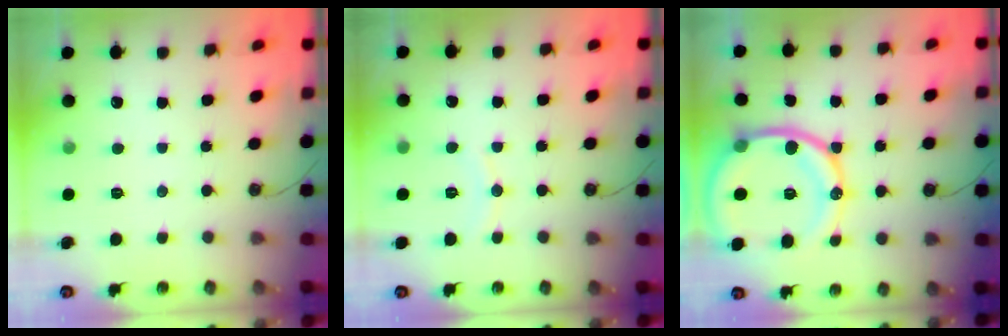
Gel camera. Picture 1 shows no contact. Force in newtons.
{"total": 5.0, "press": 4.9, "slide": 0.7}
{"total": 19.1, "press": 18.9, "slide": 2.4}